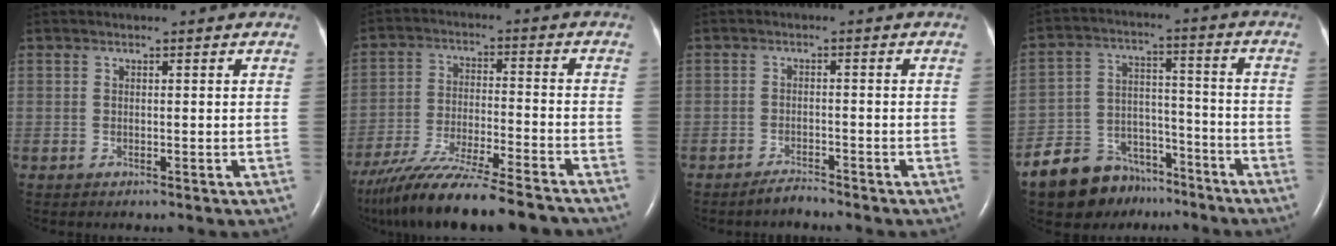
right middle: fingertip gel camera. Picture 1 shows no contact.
{"total": 18.6, "force": [-16.0, 1.5, 9.4], "torque": [-0.169, -0.028, -0.263]}
{"total": 2.0, "force": [-2.0, 0.0, 0.4], "torque": [-0.009, -0.007, -0.035]}
{"total": 13.2, "force": [-10.3, 7.4, 3.7], "torque": [-0.065, 0.035, -0.168]}